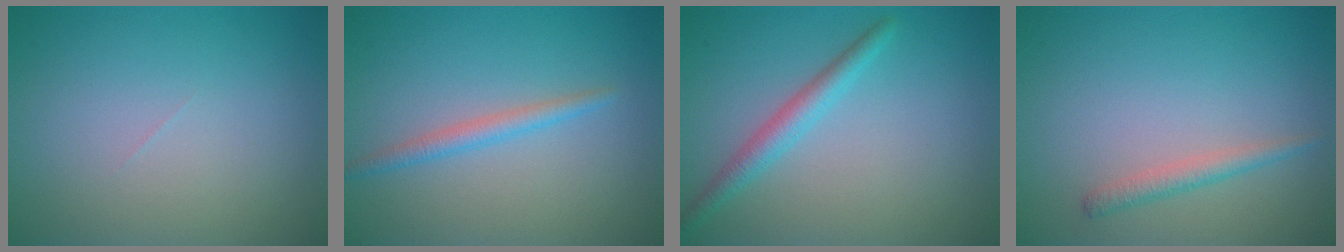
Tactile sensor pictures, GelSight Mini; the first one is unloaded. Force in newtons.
{"total": 1.7, "press": 1.7, "slide": 0.1}
{"total": 2.3, "press": 2.3, "slide": 0.0}
{"total": 1.6, "press": 1.6, "slide": 0.1}